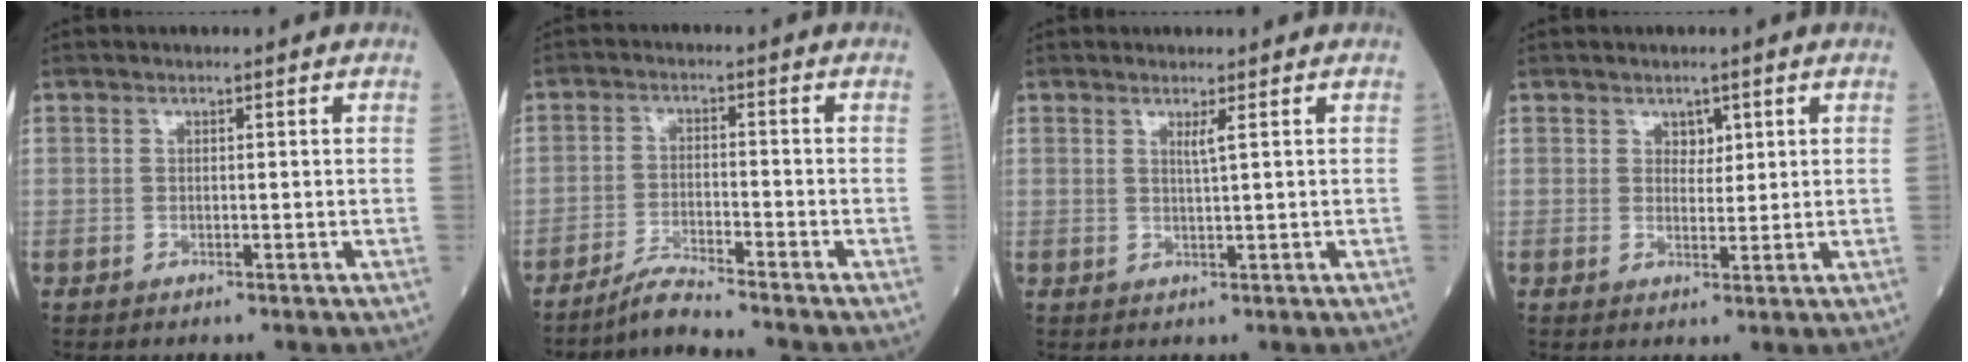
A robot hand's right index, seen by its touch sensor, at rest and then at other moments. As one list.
[{"total": 3.3, "force": [-3.1, -0.8, 0.6], "torque": [-0.017, -0.015, -0.060]}, {"total": 1.4, "force": [0.7, -0.4, 1.1], "torque": [-0.026, -0.008, 0.013]}, {"total": 2.1, "force": [1.1, 1.4, 1.1], "torque": [-0.010, -0.002, 0.017]}]